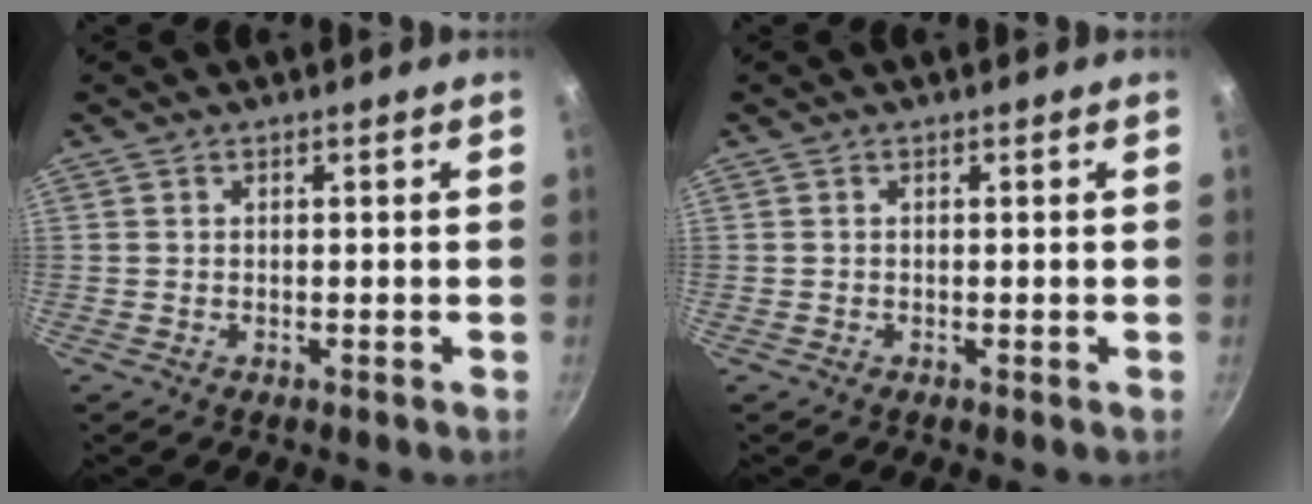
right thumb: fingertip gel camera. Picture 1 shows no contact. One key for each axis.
{"total": 0.0}